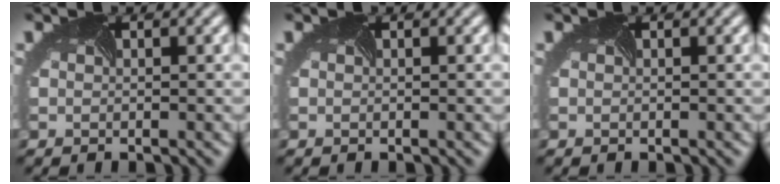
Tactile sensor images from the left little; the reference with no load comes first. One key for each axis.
{"total": 0.0}
{"total": 0.0}